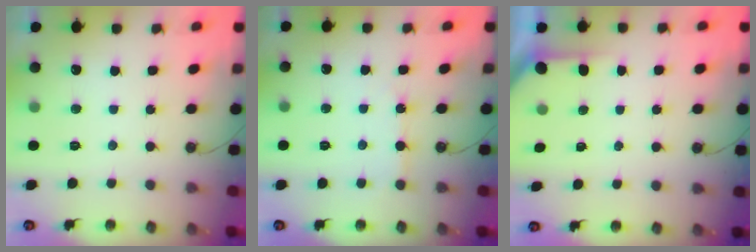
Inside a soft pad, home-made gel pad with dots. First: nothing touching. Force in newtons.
{"total": 3.2, "press": 3.2, "slide": 0.4}
{"total": 2.3, "press": 2.3, "slide": 0.3}